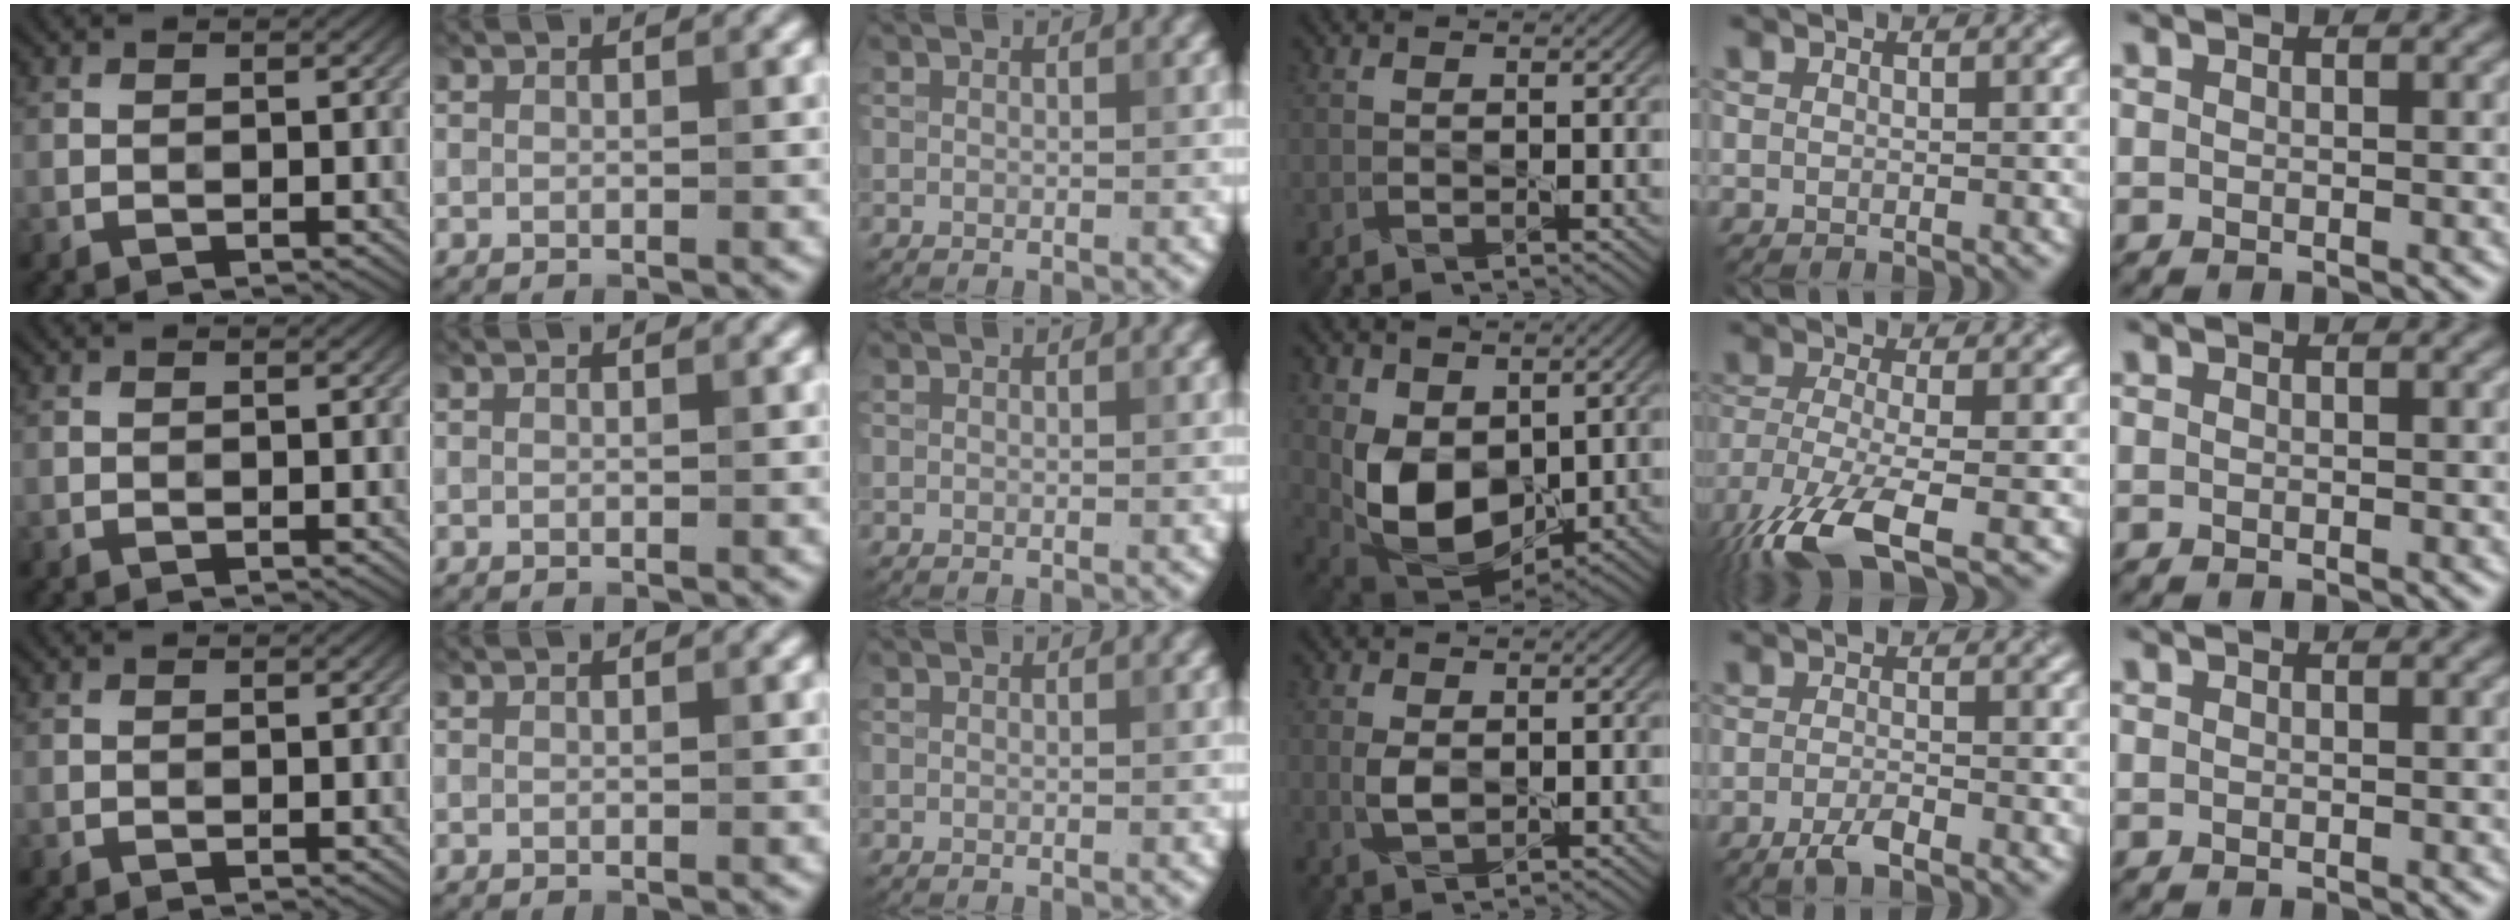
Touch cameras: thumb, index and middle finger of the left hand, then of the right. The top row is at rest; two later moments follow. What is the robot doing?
{"motion": "squeeze", "object": "tweezer"}